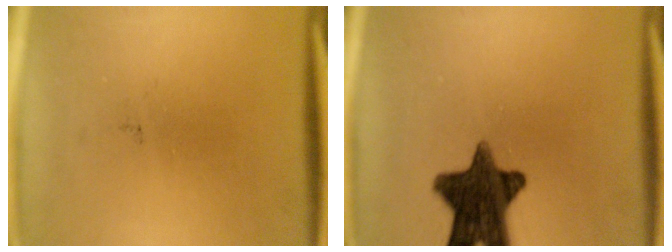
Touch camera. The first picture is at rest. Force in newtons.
{"total": 13.4}